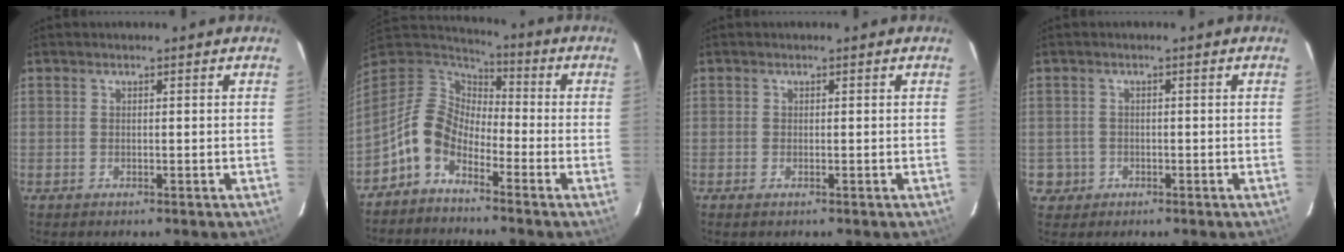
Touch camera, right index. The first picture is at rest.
{"total": 9.8, "force": [-5.5, 5.8, 5.6], "torque": [-0.114, 0.023, -0.125]}
{"total": 0.6, "force": [-0.3, 0.3, 0.4], "torque": [-0.010, -0.002, -0.006]}
{"total": 3.3, "force": [-0.8, 3.2, 0.1], "torque": [-0.005, 0.017, -0.007]}